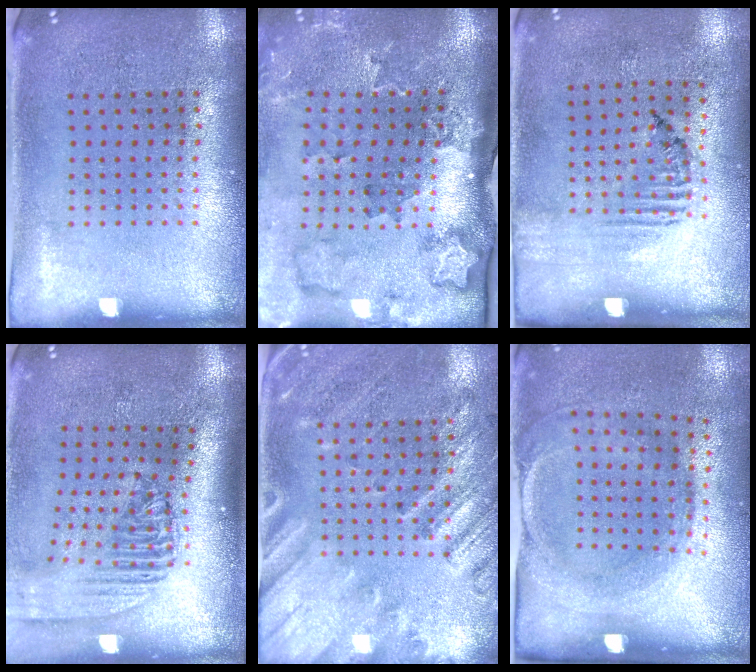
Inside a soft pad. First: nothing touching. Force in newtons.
{"total": 2.2, "press": 2.0, "slide": 1.0}
{"total": 1.6, "press": 1.1, "slide": 1.2}
{"total": 2.3, "press": 1.8, "slide": 1.5}
{"total": 2.4, "press": 2.0, "slide": 1.5}
{"total": 1.8, "press": 1.2, "slide": 1.3}